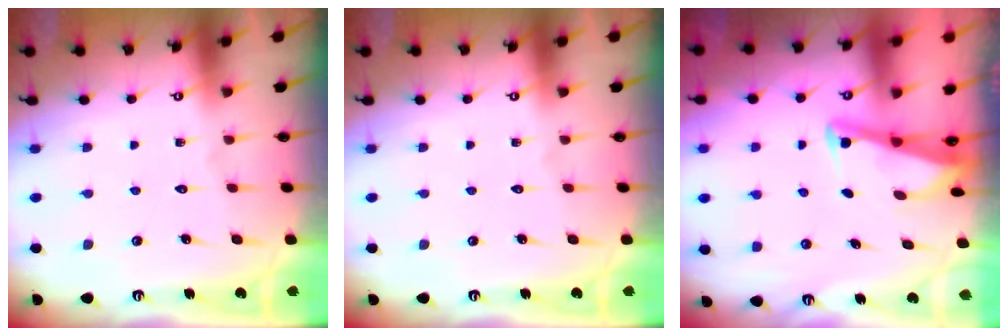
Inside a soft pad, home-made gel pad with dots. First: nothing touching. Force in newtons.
{"total": 0.0}
{"total": 2.8, "press": 2.8, "slide": 0.4}